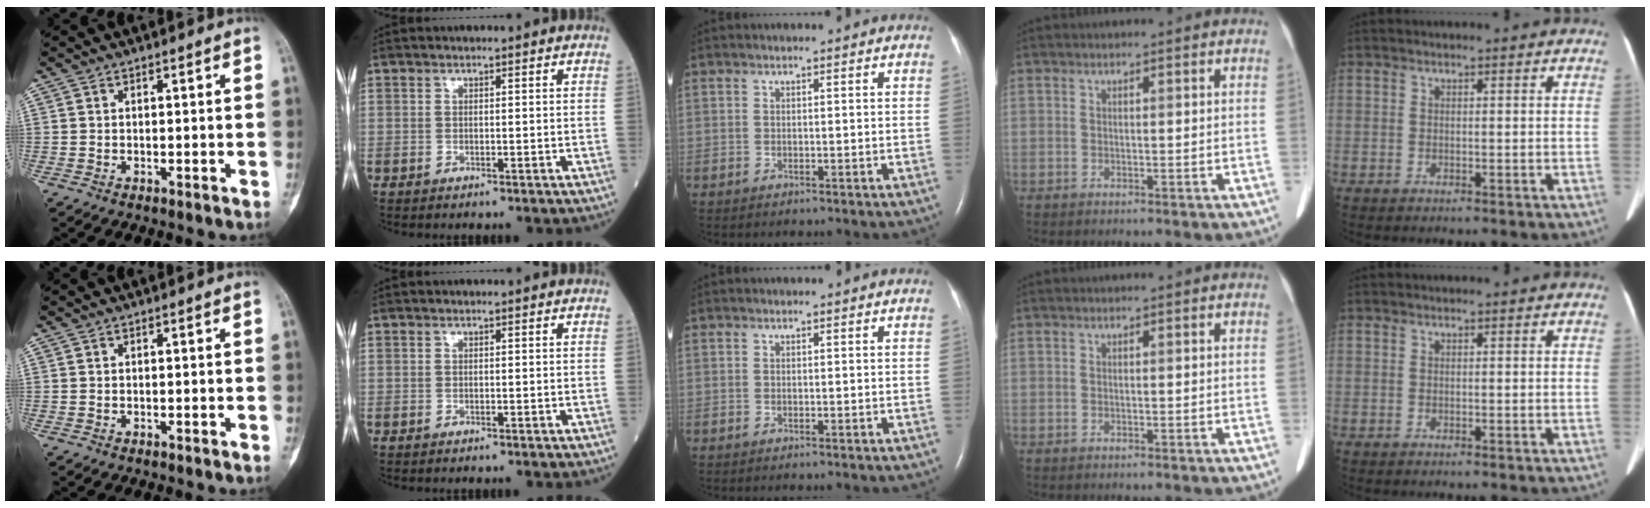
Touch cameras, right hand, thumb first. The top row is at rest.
{}